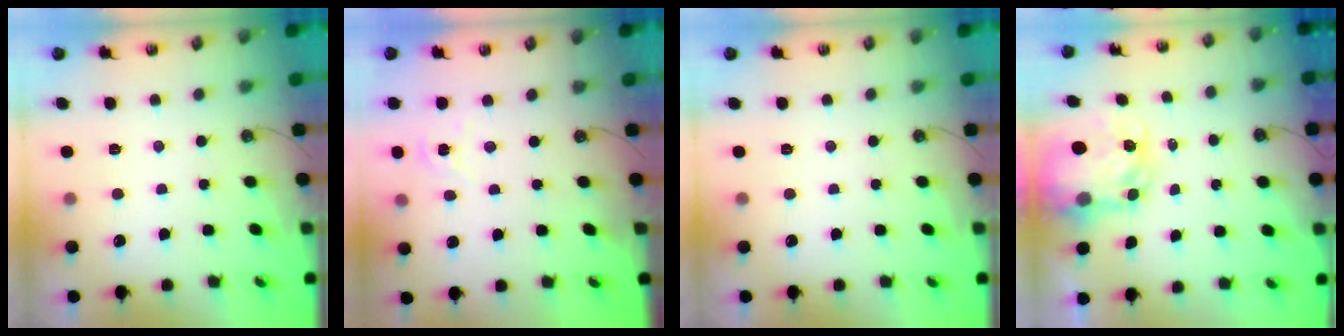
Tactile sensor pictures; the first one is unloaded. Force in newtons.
{"total": 1.8, "press": 1.8, "slide": 0.3}
{"total": 0.0}
{"total": 5.8, "press": 5.8, "slide": 0.3}